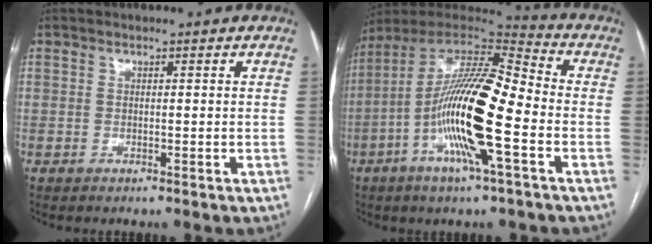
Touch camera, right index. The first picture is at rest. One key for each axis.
{"total": 19.4, "fx": -4.9, "fy": 2.5, "fz": 18.6, "tx": -0.359, "ty": -0.002, "tz": -0.091}